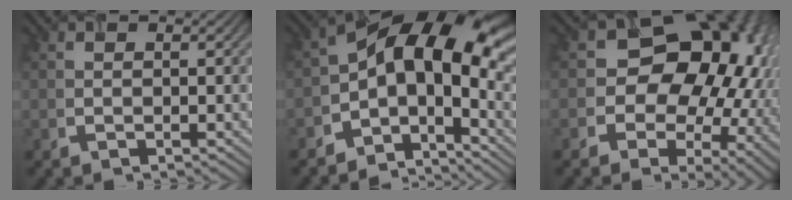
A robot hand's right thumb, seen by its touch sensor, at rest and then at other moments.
{"total": 11.3, "force": [-1.5, 6.0, 9.4], "torque": [-0.133, 0.014, -0.044]}
{"total": 18.0, "force": [1.5, 13.6, 11.8], "torque": [-0.151, -0.011, 0.028]}